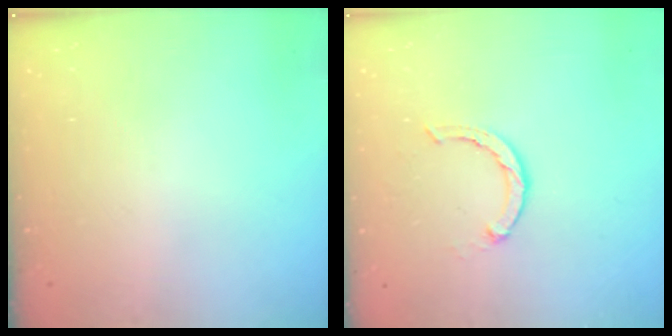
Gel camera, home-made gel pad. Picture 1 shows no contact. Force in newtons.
{"total": 2.1, "press": 2.0, "slide": 0.4}